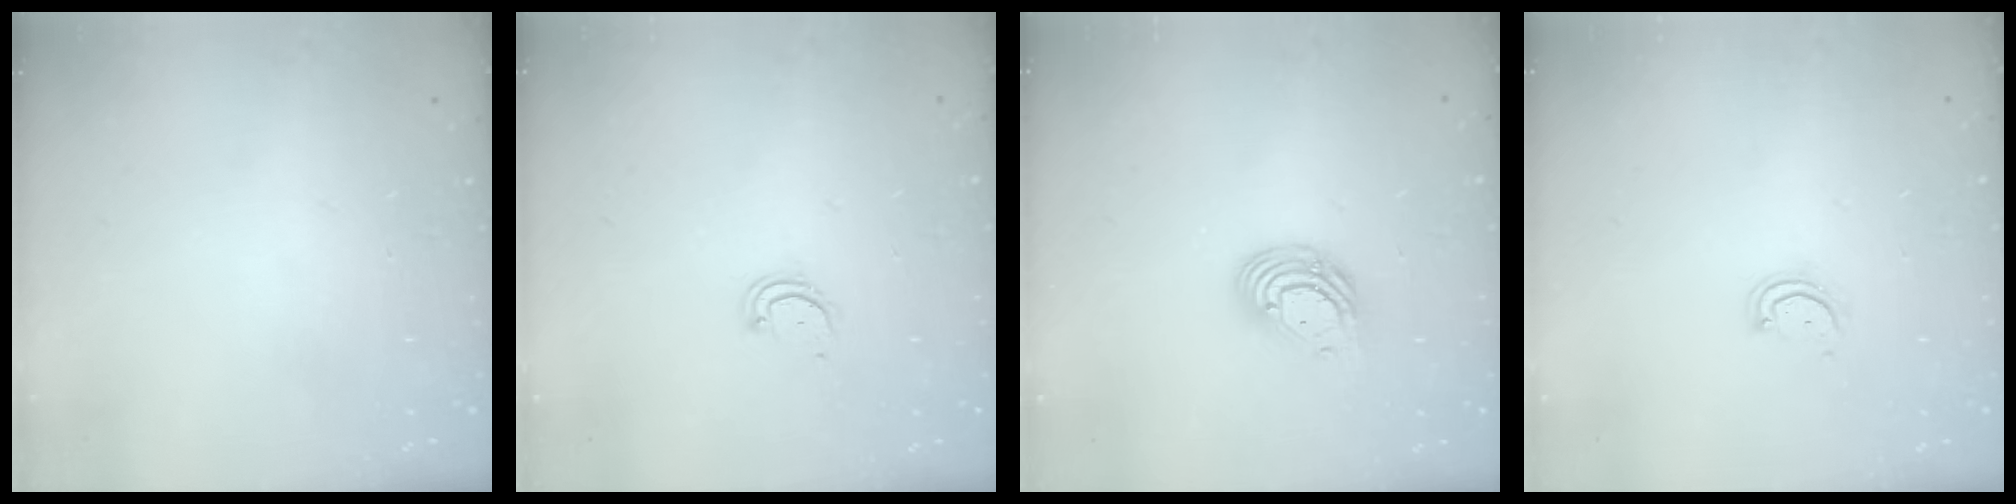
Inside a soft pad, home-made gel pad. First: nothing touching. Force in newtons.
{"total": 2.3, "press": 2.3, "slide": 0.2}
{"total": 9.9, "press": 9.9, "slide": 1.1}
{"total": 3.1, "press": 3.1, "slide": 0.2}